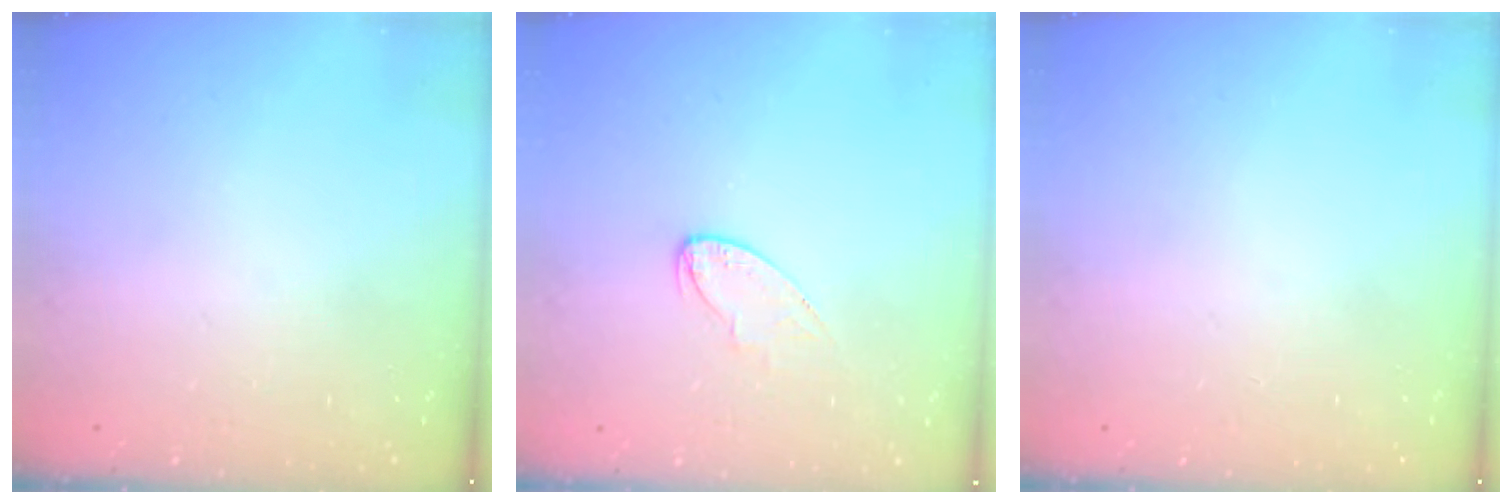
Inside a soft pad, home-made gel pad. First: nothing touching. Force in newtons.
{"total": 4.6, "press": 4.6, "slide": 0.3}
{"total": 0.0}